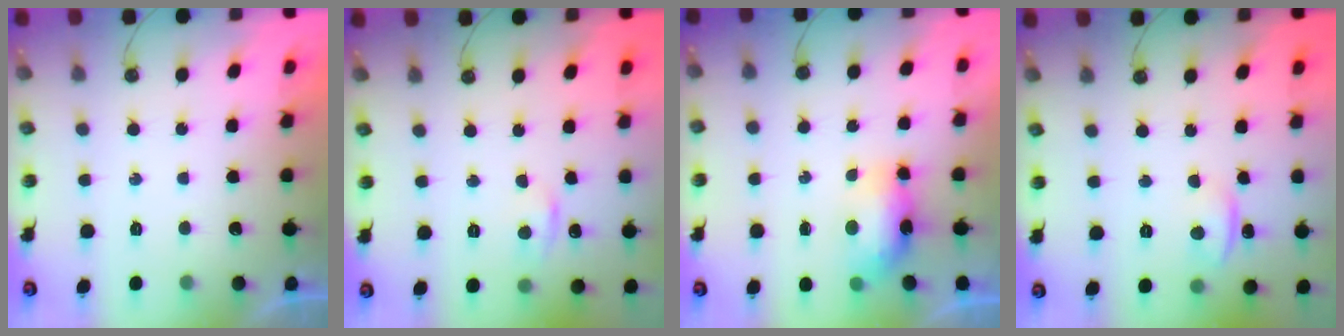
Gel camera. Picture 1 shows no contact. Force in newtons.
{"total": 5.5, "press": 5.4, "slide": 0.7}
{"total": 7.2, "press": 7.2, "slide": 0.7}
{"total": 2.2, "press": 1.7, "slide": 1.5}